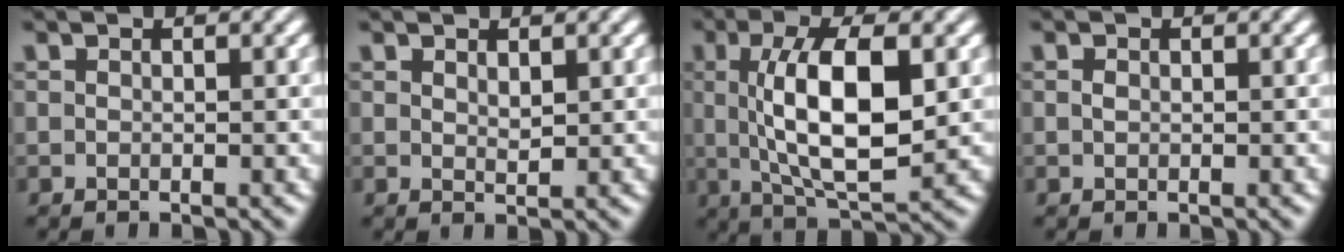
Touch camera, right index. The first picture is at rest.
{"total": 1.1, "force": [0.7, -0.8, 0.4], "torque": [0.001, -0.007, 0.020]}
{"total": 7.7, "force": [0.8, 2.0, 7.4], "torque": [-0.118, -0.009, 0.025]}
{"total": 0.8, "force": [-0.1, -0.8, 0.0], "torque": [0.000, -0.009, 0.006]}